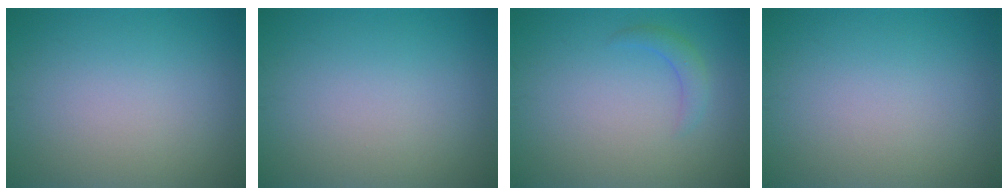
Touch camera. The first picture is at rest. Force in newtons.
{"total": 0.0}
{"total": 1.6, "press": 1.6, "slide": 0.0}
{"total": 0.0}